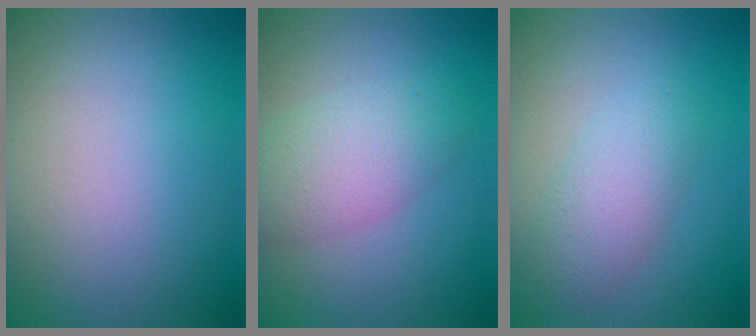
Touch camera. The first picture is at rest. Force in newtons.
{"total": 3.9, "press": 3.9, "slide": 0.1}
{"total": 3.2, "press": 3.2, "slide": 0.0}